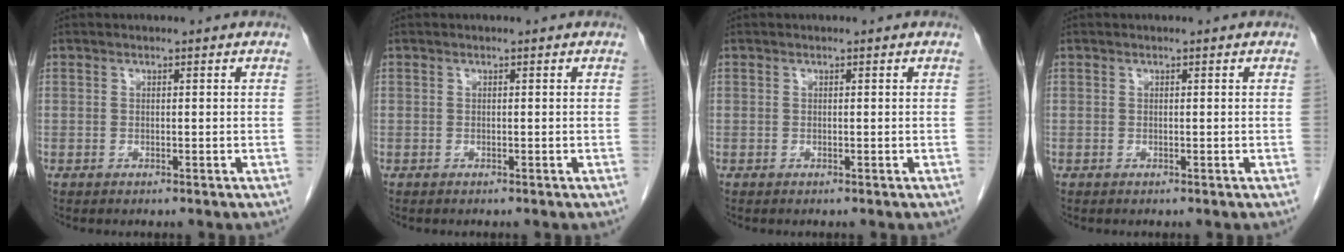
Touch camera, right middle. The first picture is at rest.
{"total": 0.0}
{"total": 0.0}
{"total": 0.0}